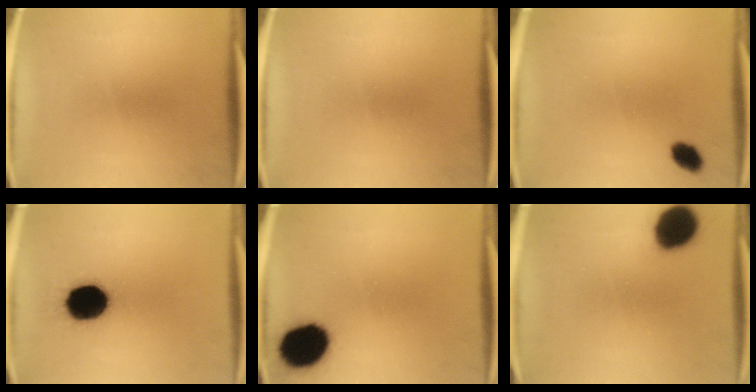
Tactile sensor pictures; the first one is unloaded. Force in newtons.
{"total": 0.0}
{"total": 3.2}
{"total": 16.2}
{"total": 15.6}
{"total": 12.7}